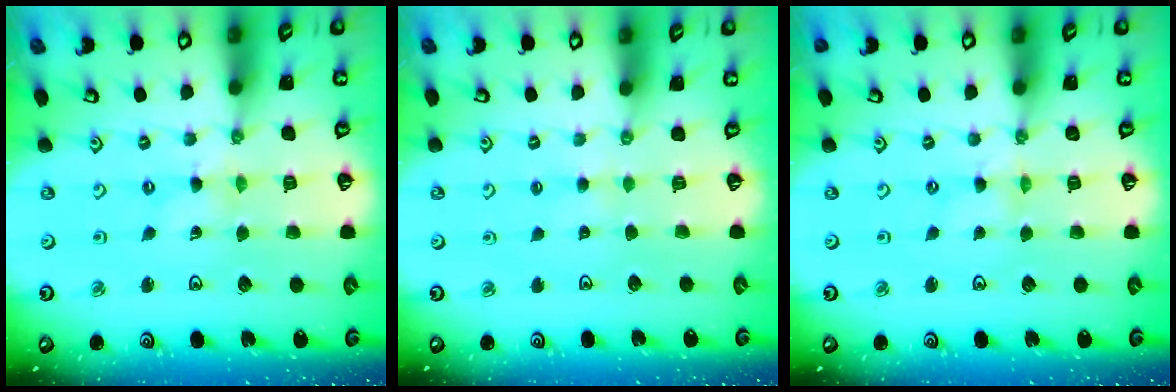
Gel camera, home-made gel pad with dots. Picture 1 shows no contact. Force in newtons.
{"total": 1.3, "press": 1.3, "slide": 0.2}
{"total": 0.0}